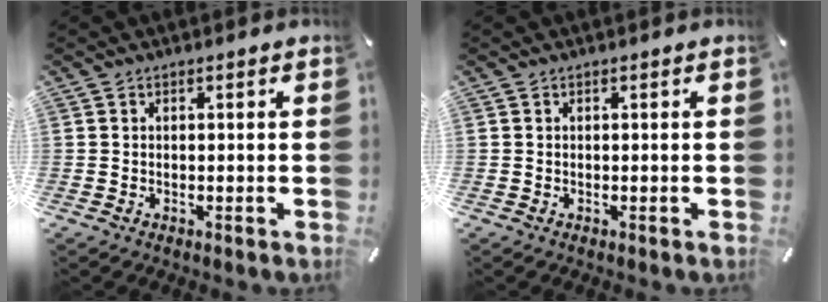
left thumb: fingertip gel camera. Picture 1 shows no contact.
{"total": 0.0}